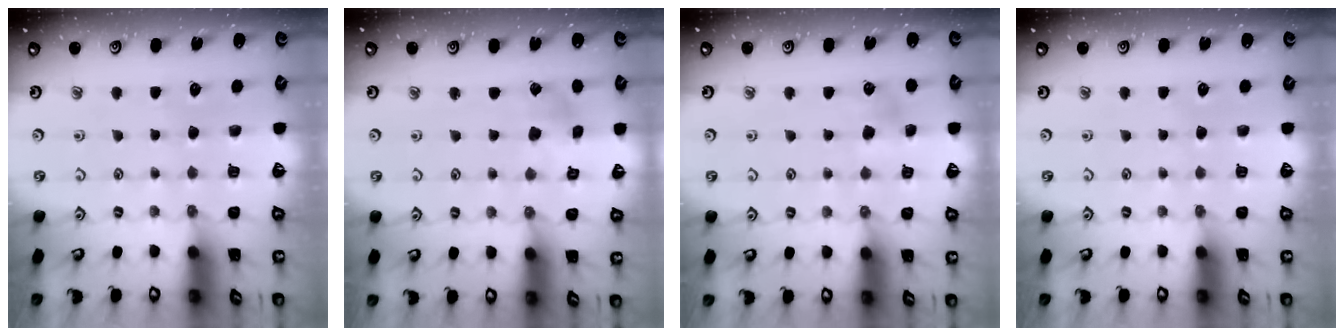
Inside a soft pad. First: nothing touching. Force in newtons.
{"total": 2.0, "press": 2.0, "slide": 0.3}
{"total": 4.2, "press": 4.2, "slide": 0.3}
{"total": 0.0}